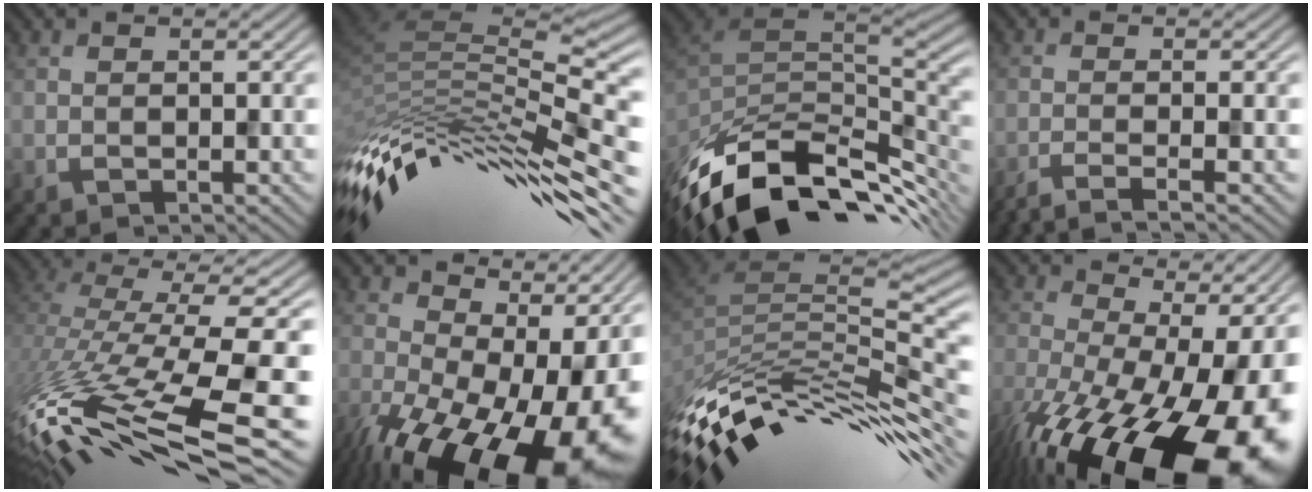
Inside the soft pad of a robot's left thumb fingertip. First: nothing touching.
{"total": 14.0, "force": [-6.7, 5.4, 11.1], "torque": [-0.245, -0.005, -0.117]}
{"total": 14.3, "force": [-9.2, 7.0, 8.5], "torque": [-0.202, -0.030, -0.154]}
{"total": 4.4, "force": [-3.1, 0.9, 3.0], "torque": [-0.029, 0.002, -0.063]}
{"total": 15.4, "force": [-7.5, 4.6, 12.7], "torque": [-0.265, -0.032, -0.096]}
{"total": 18.4, "force": [-5.3, 11.0, 13.8], "torque": [-0.190, -0.062, -0.043]}
{"total": 13.2, "force": [-8.4, 4.9, 8.8], "torque": [-0.192, 0.000, -0.145]}
{"total": 20.3, "force": [-7.6, 10.3, 15.7], "torque": [-0.253, -0.068, -0.088]}